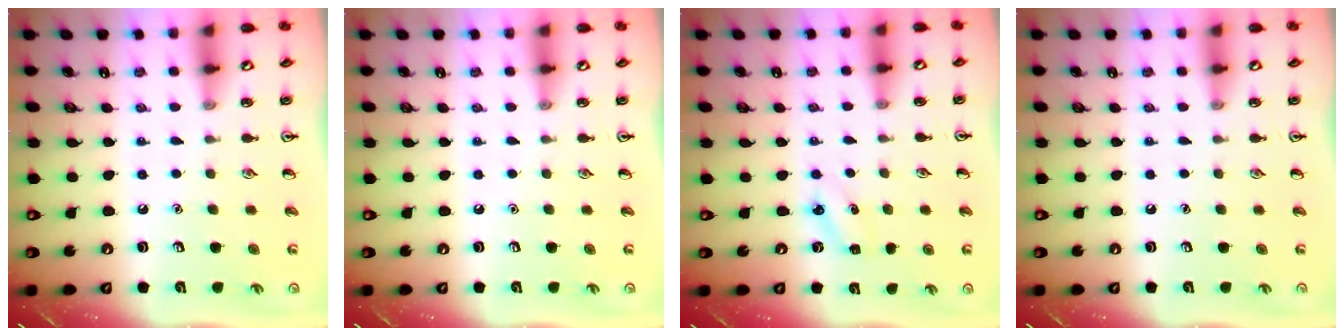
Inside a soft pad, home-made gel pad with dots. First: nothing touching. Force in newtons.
{"total": 0.0}
{"total": 3.8, "press": 3.6, "slide": 1.1}
{"total": 0.0}